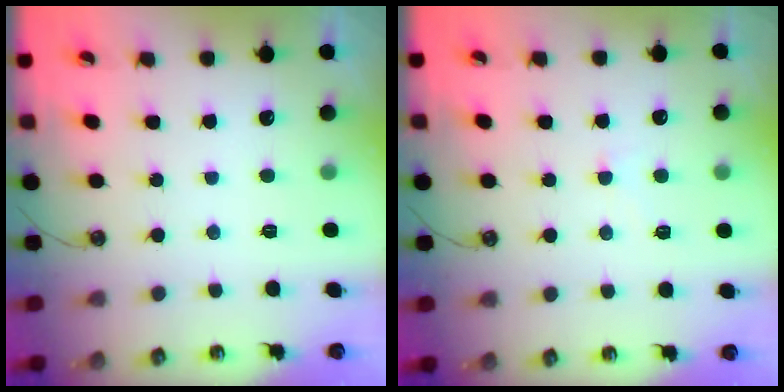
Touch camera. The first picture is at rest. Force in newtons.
{"total": 0.6, "press": 0.4, "slide": 0.5}